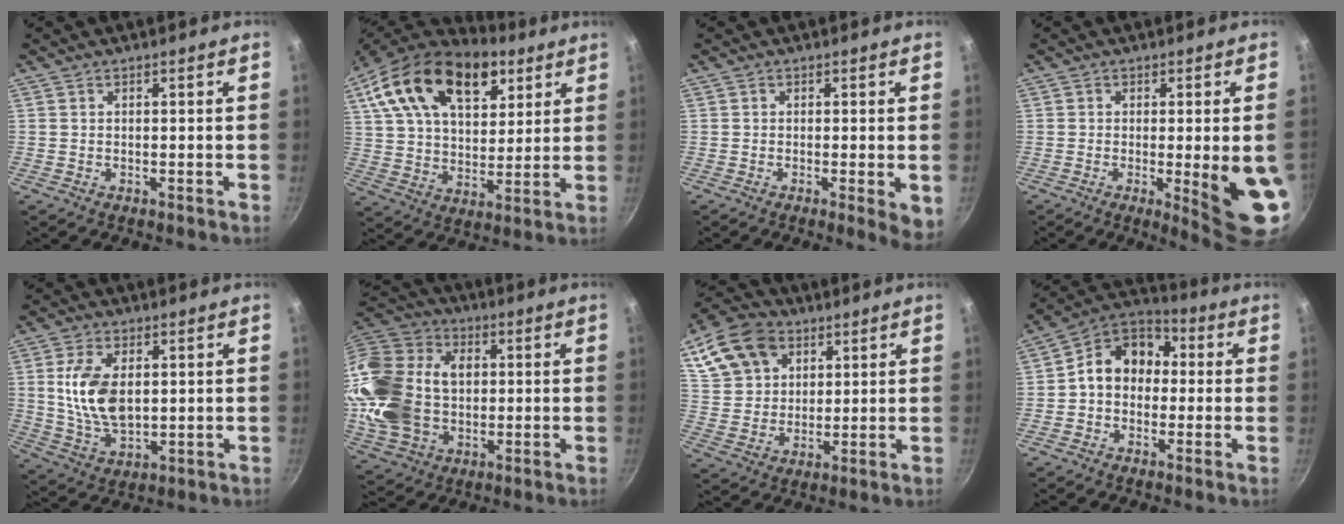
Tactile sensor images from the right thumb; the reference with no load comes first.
{"total": 25.4, "force": [13.0, 14.2, 16.5], "torque": [-0.260, -0.009, 0.218]}
{"total": 4.2, "force": [-0.8, 0.9, 4.0], "torque": [-0.051, -0.009, -0.011]}
{"total": 11.2, "force": [-1.9, 1.7, 10.9], "torque": [-0.125, -0.006, -0.015]}
{"total": 11.7, "force": [1.8, 6.8, 9.4], "torque": [-0.171, -0.013, 0.039]}
{"total": 23.7, "force": [0.9, 17.5, 16.0], "torque": [-0.304, 0.028, 0.025]}
{"total": 13.9, "force": [6.5, 10.3, 6.7], "torque": [-0.115, -0.005, 0.123]}
{"total": 11.4, "force": [0.0, 9.1, 6.8], "torque": [-0.074, 0.040, -0.027]}